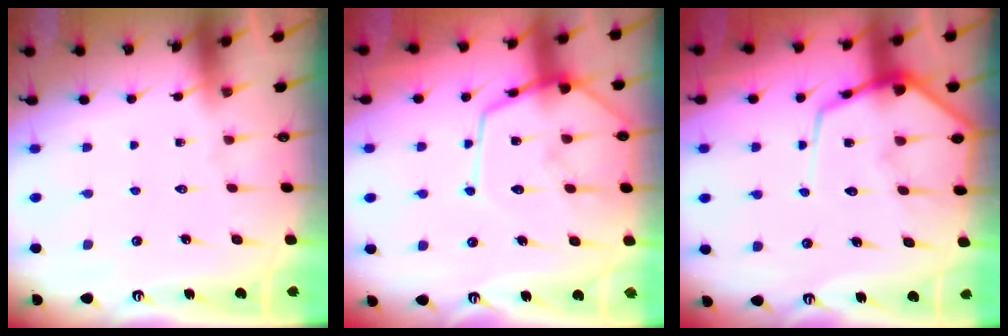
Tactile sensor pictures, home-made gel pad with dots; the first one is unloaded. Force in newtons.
{"total": 13.7, "press": 13.7, "slide": 1.2}
{"total": 11.8, "press": 11.8, "slide": 1.1}